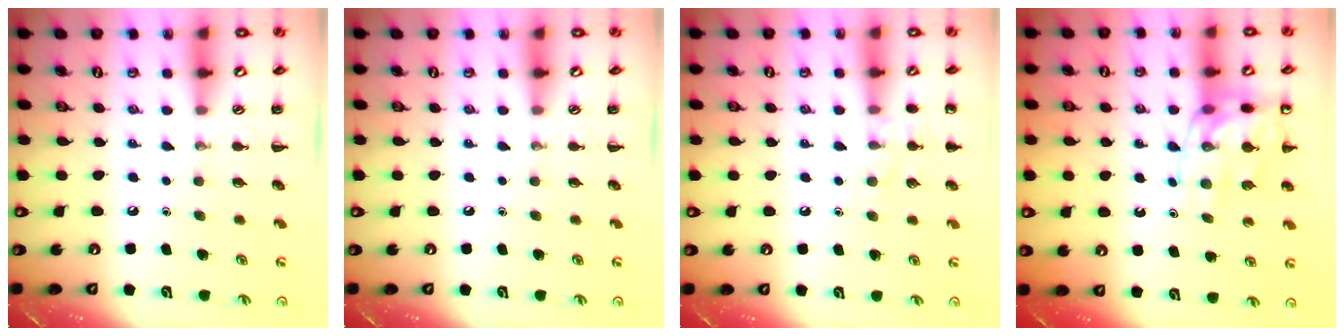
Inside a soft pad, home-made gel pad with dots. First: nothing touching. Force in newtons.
{"total": 0.0}
{"total": 7.3, "press": 7.2, "slide": 1.5}
{"total": 14.0, "press": 13.8, "slide": 2.4}